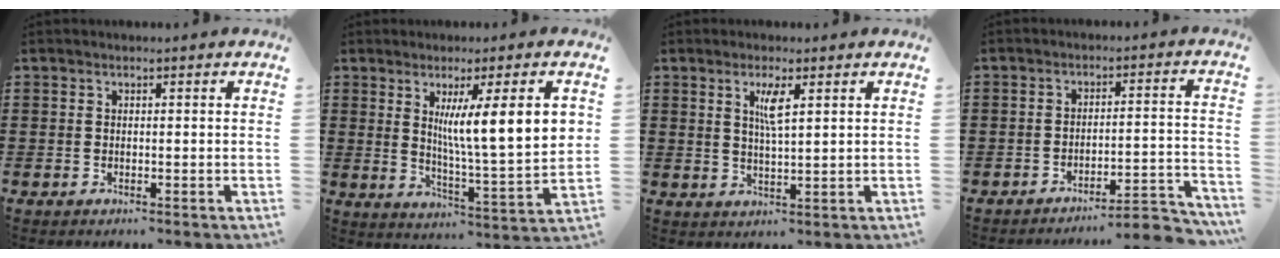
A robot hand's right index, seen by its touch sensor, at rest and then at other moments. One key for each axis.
{"total": 10.5, "fx": 3.8, "fy": 1.0, "fz": 9.8, "tx": -0.173, "ty": -0.013, "tz": 0.059}
{"total": 3.4, "fx": 1.5, "fy": 0.5, "fz": 3.0, "tx": -0.064, "ty": 0.004, "tz": 0.023}
{"total": 4.8, "fx": -4.4, "fy": 0.0, "fz": 1.9, "tx": -0.033, "ty": -0.013, "tz": -0.089}